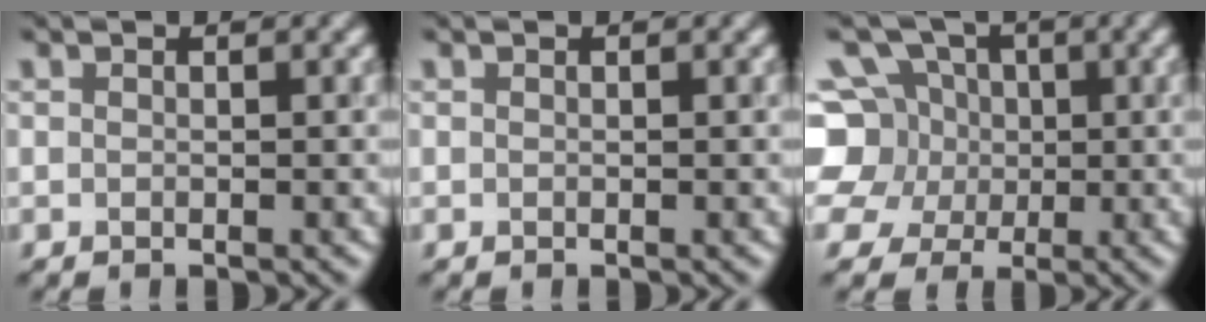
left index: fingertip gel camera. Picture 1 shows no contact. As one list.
[{"total": 0.0}, {"total": 10.2, "force": [2.1, 9.0, 4.4], "torque": [-0.106, 0.037, 0.010]}]